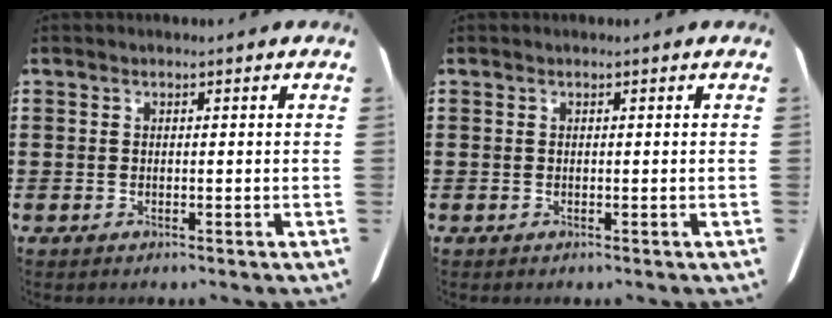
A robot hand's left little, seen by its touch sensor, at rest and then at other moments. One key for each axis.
{"total": 0.0}